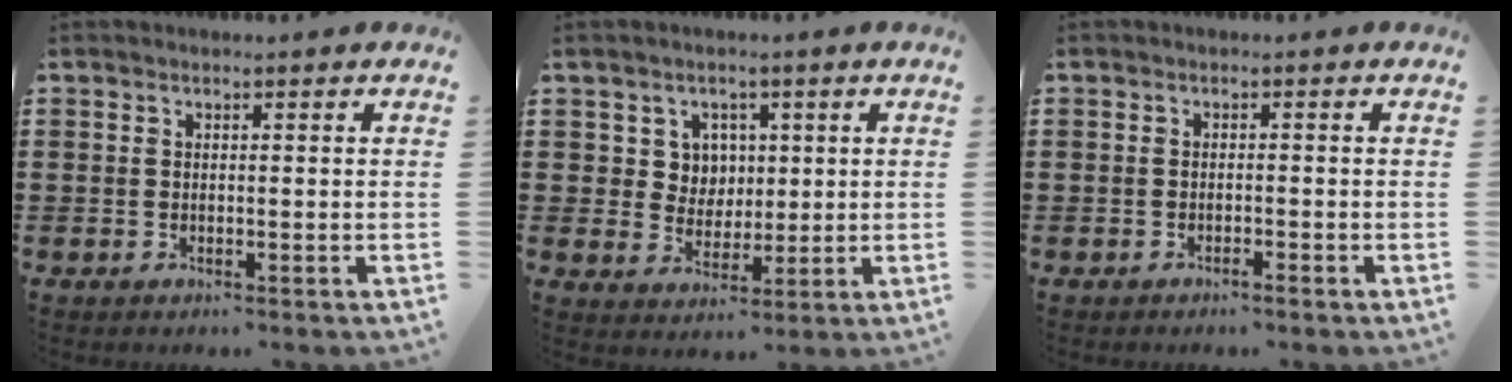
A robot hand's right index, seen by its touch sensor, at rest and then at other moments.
{"total": 4.8, "force": [1.5, 4.4, 1.1], "torque": [-0.035, 0.013, 0.025]}
{"total": 0.9, "force": [-0.8, 0.0, 0.4], "torque": [-0.010, -0.003, -0.014]}